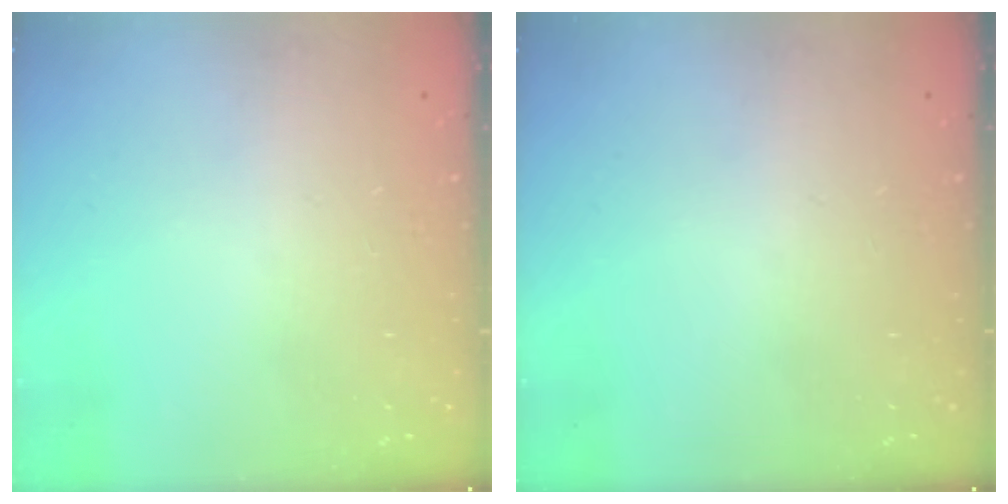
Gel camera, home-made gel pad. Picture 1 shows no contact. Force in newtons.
{"total": 0.0}